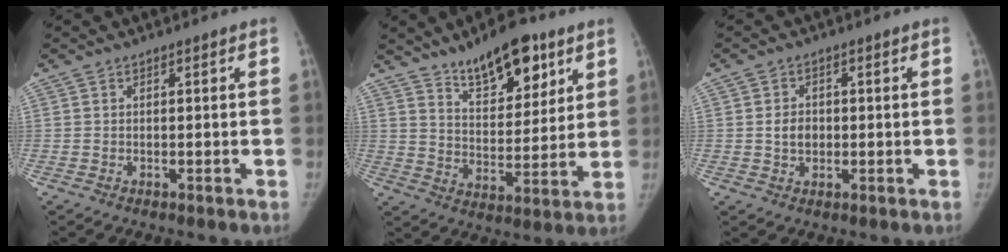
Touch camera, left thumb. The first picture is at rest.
{"total": 15.2, "force": [10.0, 6.7, 9.4], "torque": [-0.101, -0.053, 0.163]}
{"total": 3.7, "force": [0.0, 3.0, 2.2], "torque": [-0.024, 0.002, 0.000]}